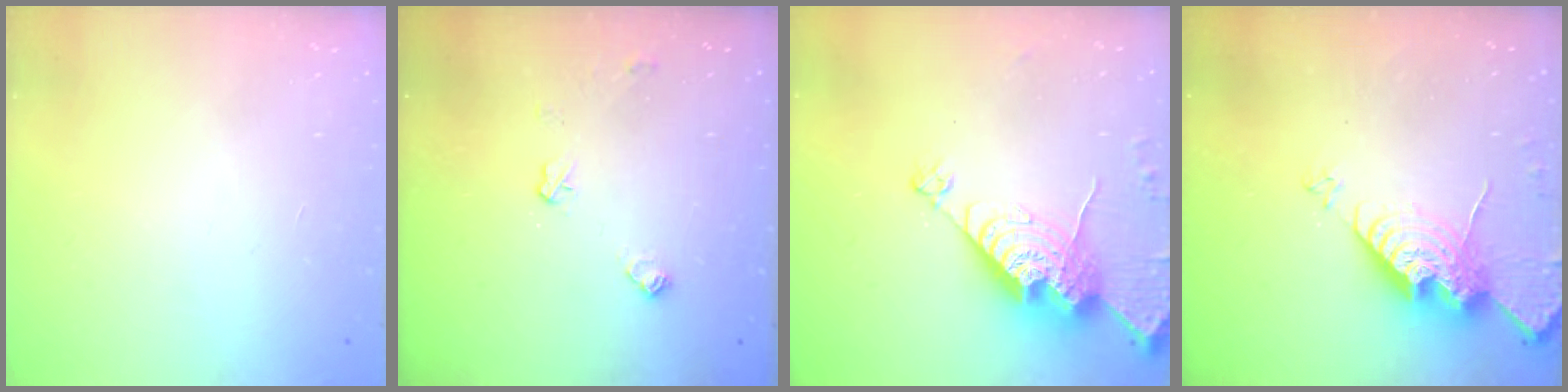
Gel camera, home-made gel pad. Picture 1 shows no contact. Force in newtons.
{"total": 6.9, "press": 6.8, "slide": 0.8}
{"total": 17.2, "press": 17.2, "slide": 1.7}
{"total": 15.8, "press": 15.8, "slide": 1.4}